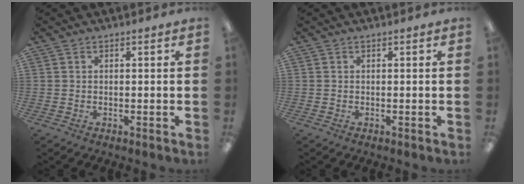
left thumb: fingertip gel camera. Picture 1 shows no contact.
{"total": 0.0}